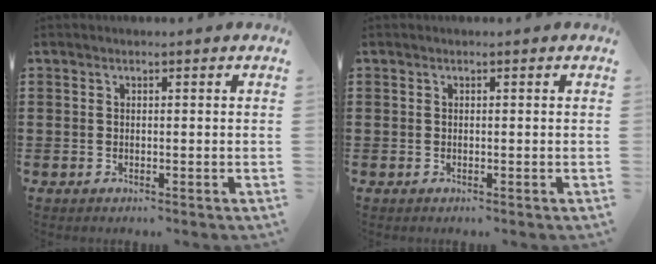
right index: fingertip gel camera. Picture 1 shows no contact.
{"total": 0.0}